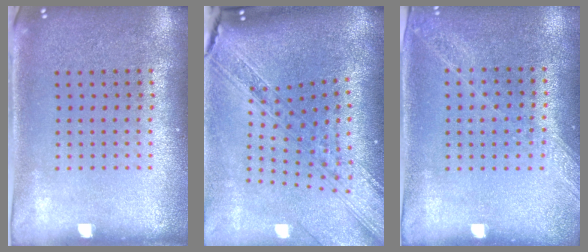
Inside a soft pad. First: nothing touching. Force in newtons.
{"total": 2.7, "press": 2.1, "slide": 1.6}
{"total": 1.2, "press": 1.1, "slide": 0.1}